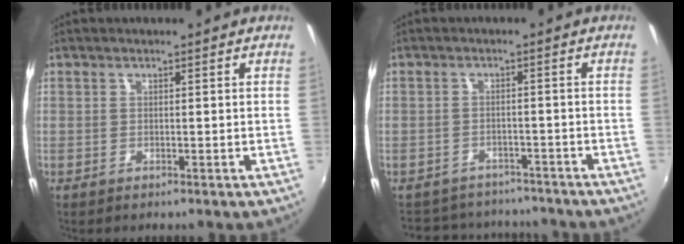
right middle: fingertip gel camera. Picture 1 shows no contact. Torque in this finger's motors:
{"motor_torque": [0.09, -0.78, -0.31, -0.15]}